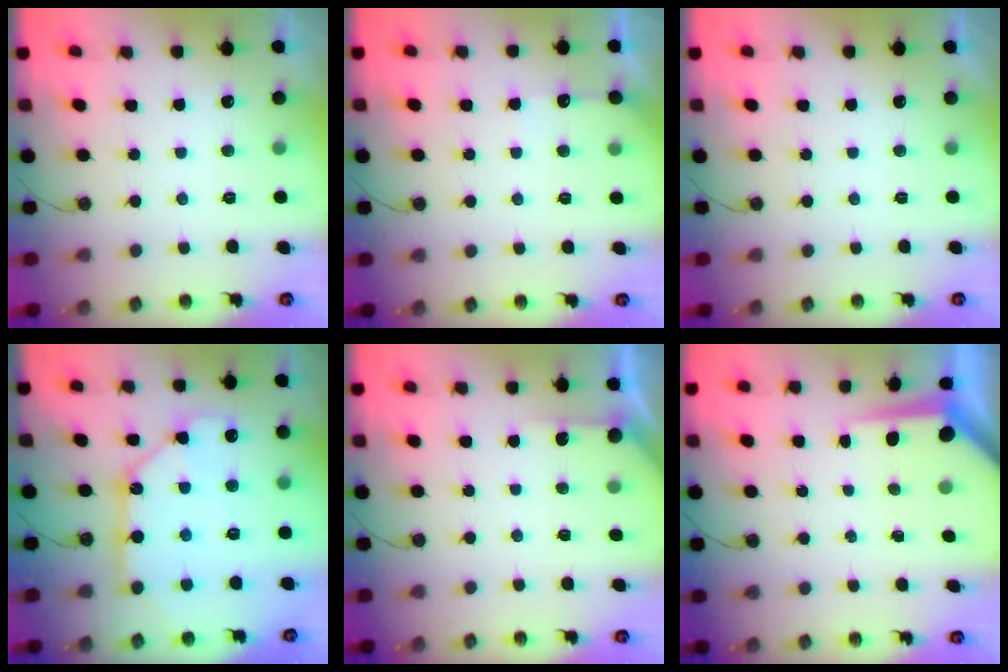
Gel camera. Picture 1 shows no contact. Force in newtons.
{"total": 5.7, "press": 5.7, "slide": 0.7}
{"total": 0.0}
{"total": 12.0, "press": 11.9, "slide": 1.2}
{"total": 2.7, "press": 2.7, "slide": 0.3}
{"total": 5.7, "press": 5.7, "slide": 0.5}